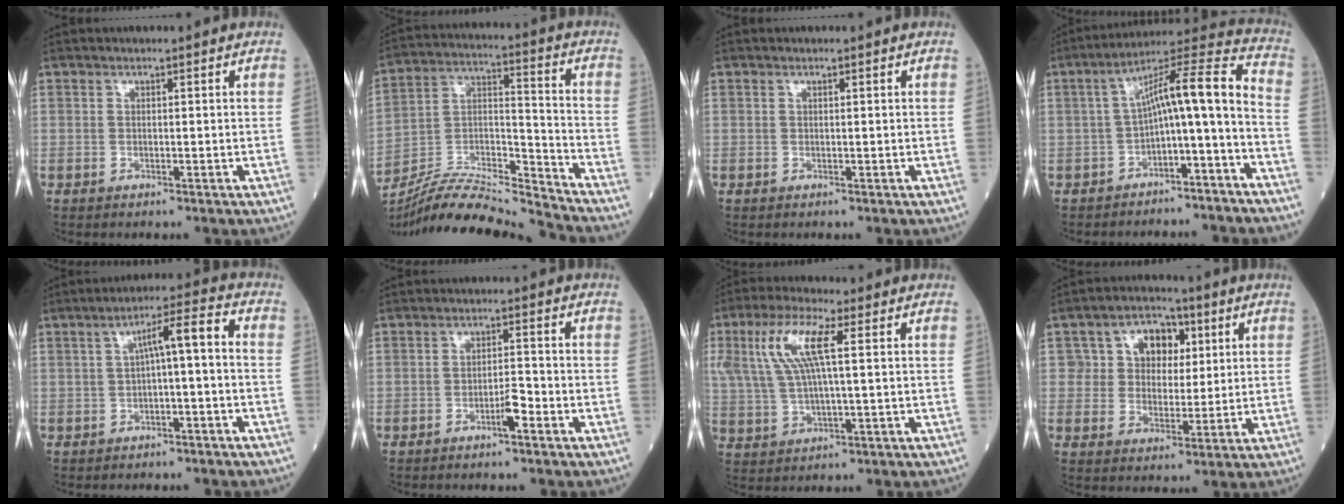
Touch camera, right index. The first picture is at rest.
{"total": 17.2, "force": [-16.5, -0.6, 4.8], "torque": [-0.083, 0.024, -0.293]}
{"total": 0.0}
{"total": 11.8, "force": [-3.7, 1.5, 11.1], "torque": [-0.166, 0.046, -0.055]}
{"total": 5.9, "force": [-0.1, 0.7, 5.8], "torque": [-0.090, 0.027, -0.002]}
{"total": 2.7, "force": [-1.7, 0.3, 2.2], "torque": [-0.033, 0.001, -0.030]}
{"total": 9.6, "force": [3.0, 1.7, 8.9], "torque": [-0.204, 0.018, 0.059]}
{"total": 7.8, "force": [2.6, 6.0, 4.3], "torque": [-0.058, 0.022, 0.045]}